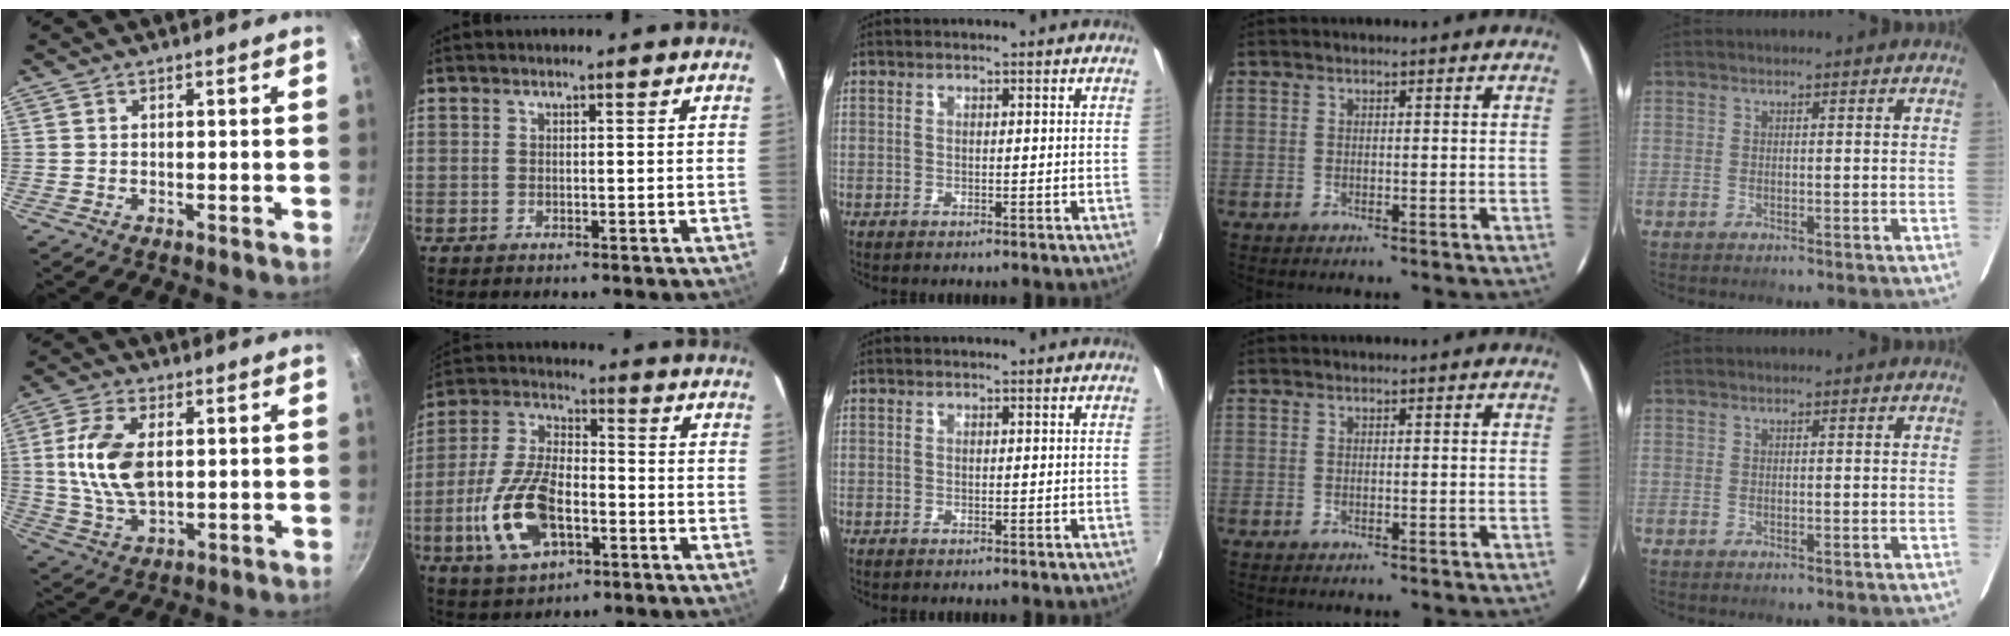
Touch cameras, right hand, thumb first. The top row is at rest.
{"thumb": {"total": 12.0, "force": [1.6, 6.6, 9.9], "torque": [-0.189, -0.003, 0.034]}, "index": {"total": 15.4, "force": [-5.2, 7.8, 12.2], "torque": [-0.268, 0.000, -0.092]}}